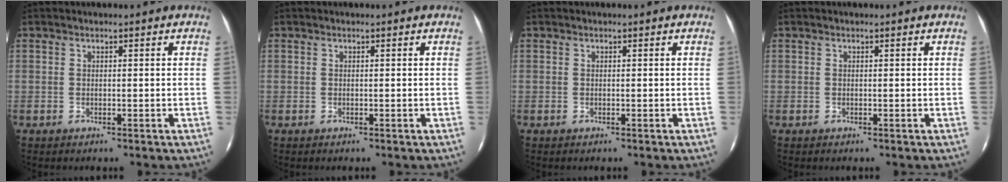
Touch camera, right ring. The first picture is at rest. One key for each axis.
{"total": 0.0}
{"total": 0.0}
{"total": 0.0}